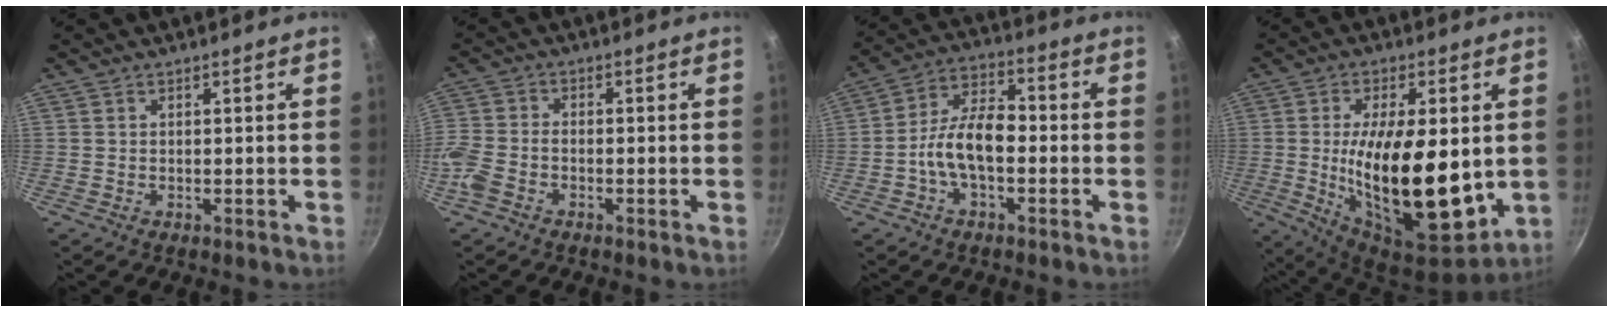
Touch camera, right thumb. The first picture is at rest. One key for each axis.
{"total": 6.2, "fx": -3.3, "fy": 3.8, "fz": 3.7, "tx": -0.089, "ty": 0.019, "tz": -0.083}
{"total": 10.4, "fx": -2.3, "fy": 5.5, "fz": 8.5, "tx": -0.137, "ty": 0.043, "tz": -0.055}
{"total": 23.0, "fx": -0.4, "fy": 10.3, "fz": 20.6, "tx": -0.328, "ty": -0.024, "tz": -0.001}